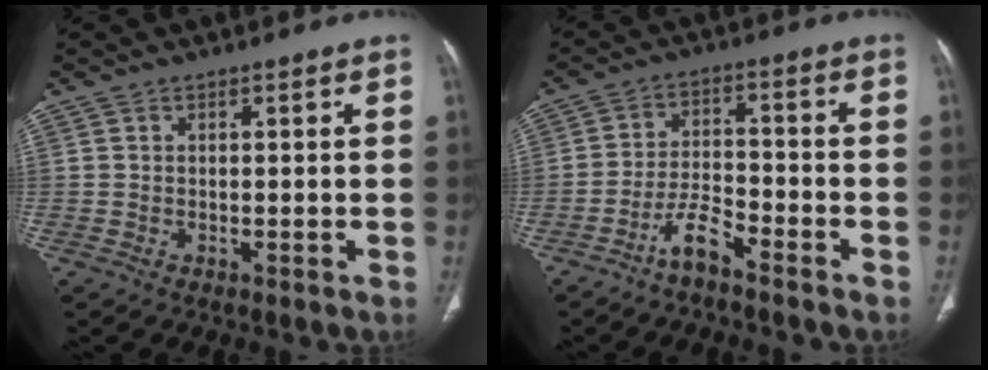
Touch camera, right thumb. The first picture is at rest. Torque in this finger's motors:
{"motor_torque": [1.28, 0.25, 0.58, -0.66, 0.15]}